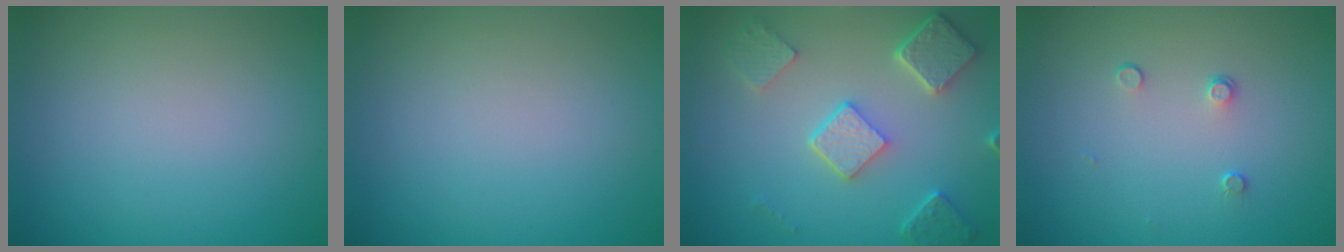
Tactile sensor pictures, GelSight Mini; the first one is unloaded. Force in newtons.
{"total": 0.0}
{"total": 4.9, "press": 3.8, "slide": 3.1}
{"total": 0.9, "press": 0.6, "slide": 0.6}